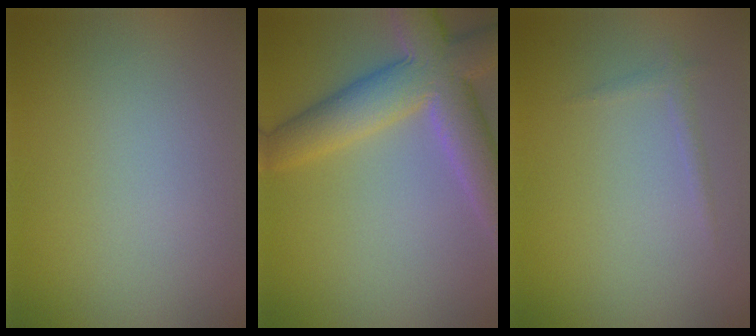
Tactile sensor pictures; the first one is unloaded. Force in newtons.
{"total": 7.7, "press": 7.7, "slide": 0.8}
{"total": 0.7, "press": 0.7, "slide": 0.1}